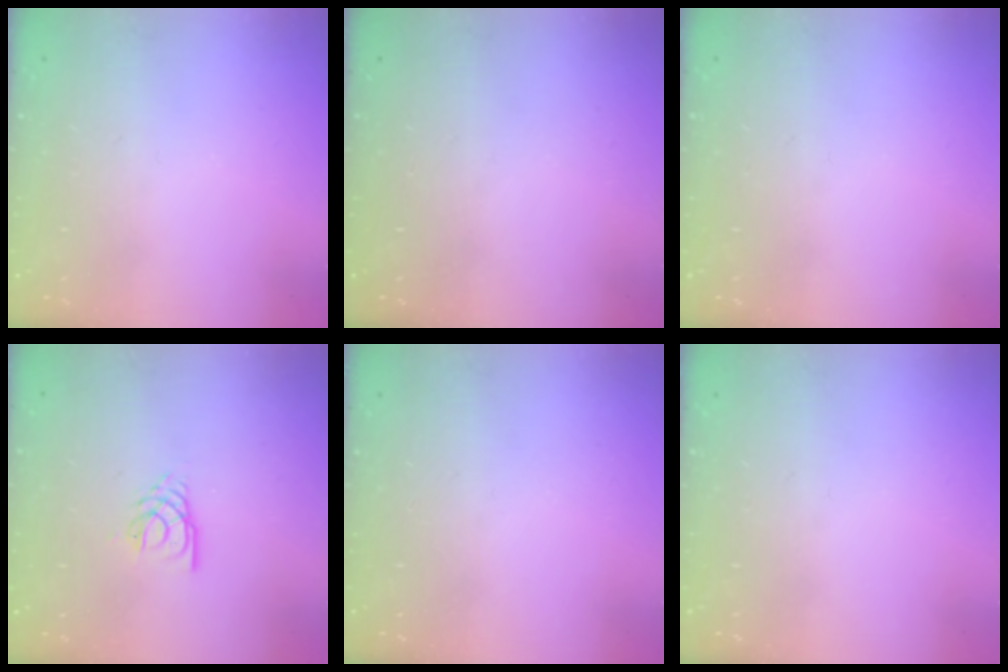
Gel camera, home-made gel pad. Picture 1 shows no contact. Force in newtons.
{"total": 0.0}
{"total": 0.0}
{"total": 2.9, "press": 2.8, "slide": 0.4}
{"total": 0.0}
{"total": 0.0}